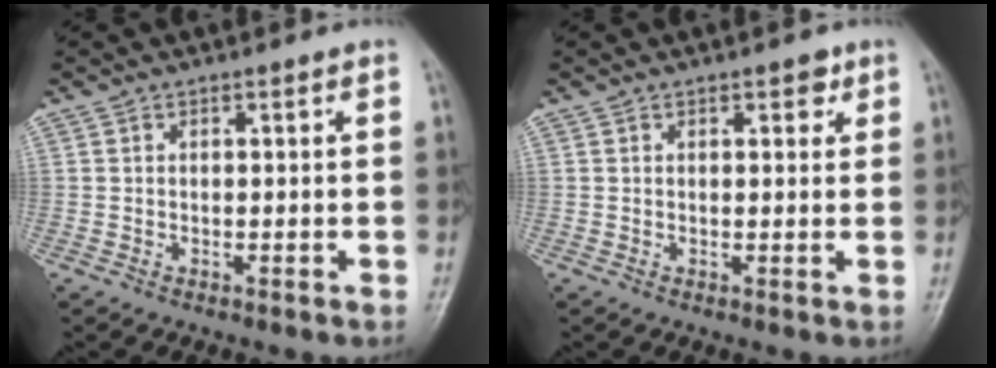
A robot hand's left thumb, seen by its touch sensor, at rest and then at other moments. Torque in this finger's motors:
{"motor_torque": [-0.10, -0.01, -0.24, -0.22, 0.00]}